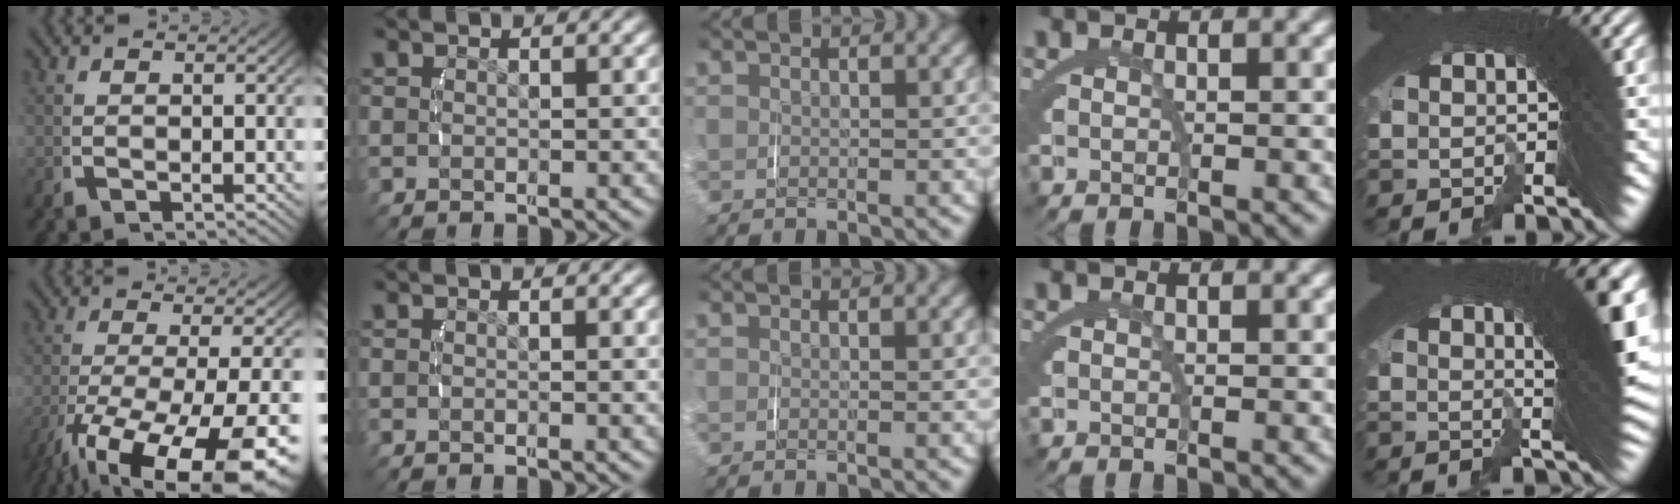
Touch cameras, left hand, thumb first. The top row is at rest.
{"thumb": {"total": 12.6, "force": [-5.3, 6.0, 9.7], "torque": [-0.191, -0.049, -0.052]}, "little": {"total": 6.5, "force": [1.8, 1.2, 6.1], "torque": [-0.069, 0.009, 0.022]}}